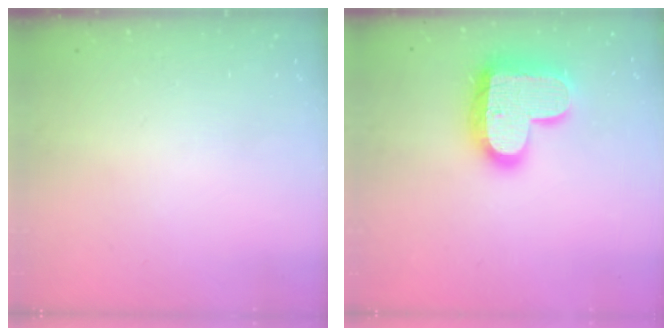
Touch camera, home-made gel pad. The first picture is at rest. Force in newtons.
{"total": 19.9, "press": 19.9, "slide": 1.3}